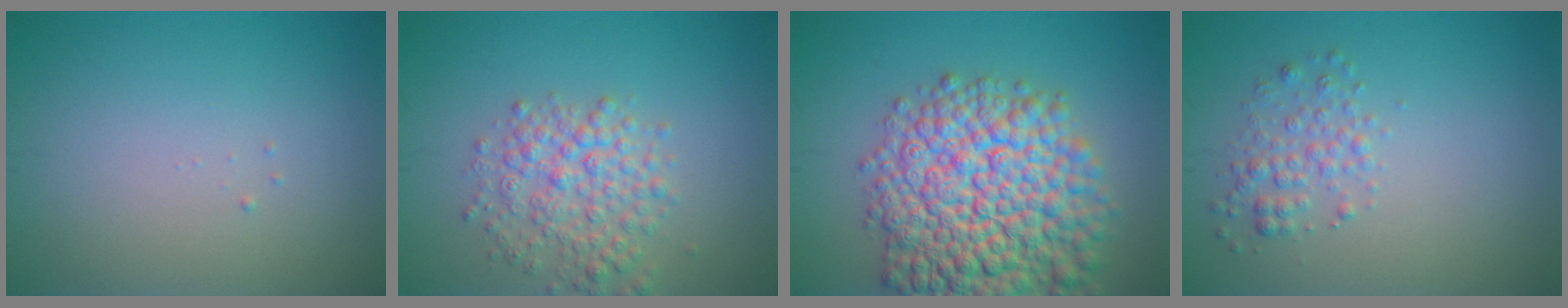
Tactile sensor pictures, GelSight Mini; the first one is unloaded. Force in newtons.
{"total": 4.0, "press": 4.0, "slide": 0.2}
{"total": 12.8, "press": 12.8, "slide": 0.5}
{"total": 2.0, "press": 2.0, "slide": 0.1}